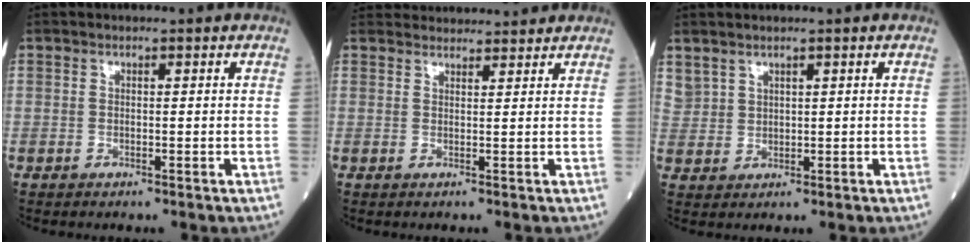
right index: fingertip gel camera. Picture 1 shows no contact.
{"total": 8.5, "force": [8.3, 1.2, 1.2], "torque": [-0.015, 0.039, 0.110]}
{"total": 2.6, "force": [2.2, 1.4, 0.3], "torque": [-0.003, 0.003, 0.048]}